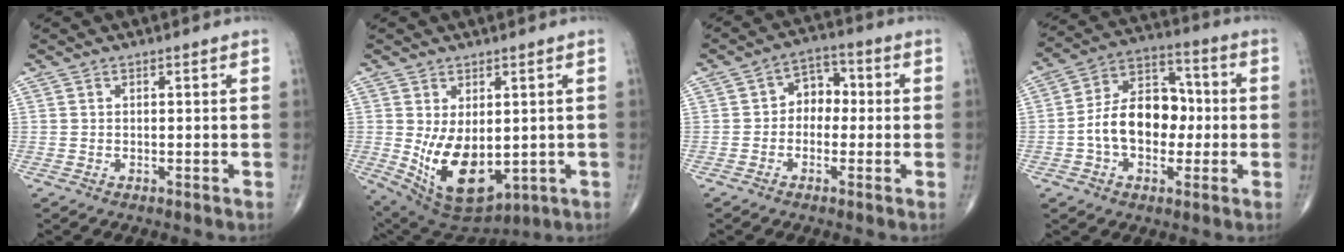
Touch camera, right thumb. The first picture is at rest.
{"total": 13.7, "force": [-1.2, 8.1, 11.1], "torque": [-0.175, -0.017, 0.014]}
{"total": 6.2, "force": [-0.4, 4.8, 3.9], "torque": [-0.026, 0.027, -0.021]}
{"total": 14.4, "force": [-1.5, 9.8, 10.4], "torque": [-0.148, 0.044, -0.033]}